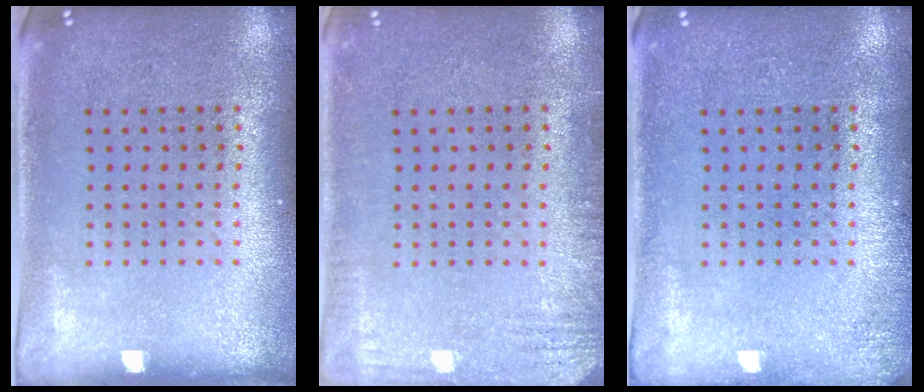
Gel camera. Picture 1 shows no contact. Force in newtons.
{"total": 2.3, "press": 2.2, "slide": 0.4}
{"total": 1.2, "press": 1.1, "slide": 0.2}